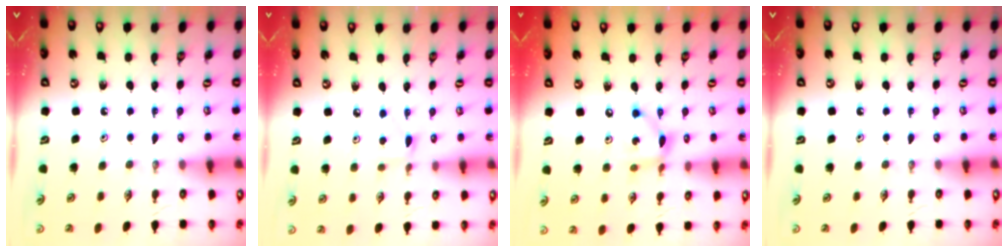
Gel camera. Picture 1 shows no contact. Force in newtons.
{"total": 3.0, "press": 2.9, "slide": 0.4}
{"total": 8.0, "press": 8.0, "slide": 0.3}
{"total": 0.0}